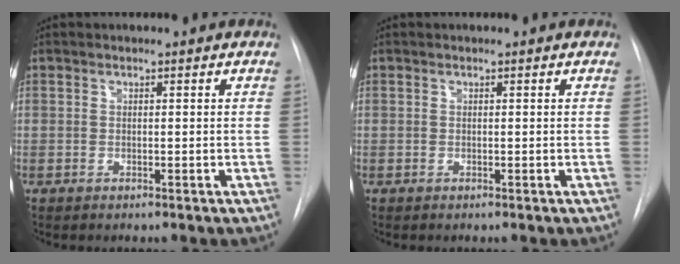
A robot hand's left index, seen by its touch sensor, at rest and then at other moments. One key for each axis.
{"total": 0.0}